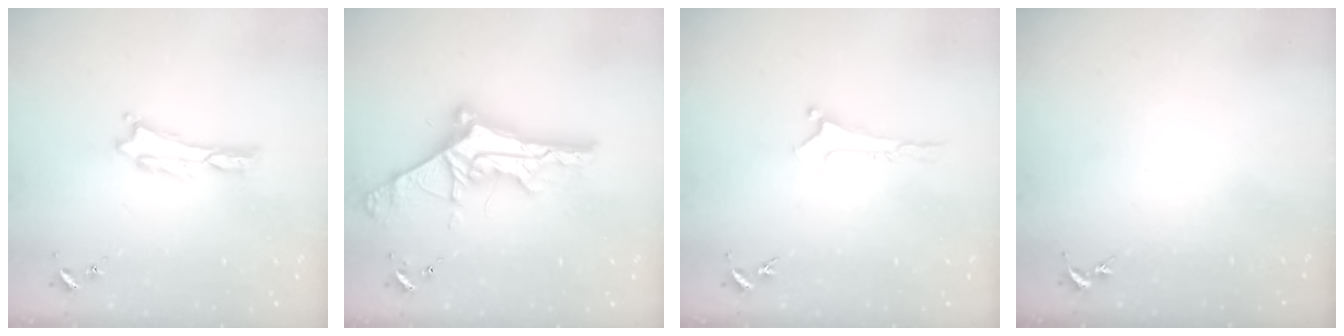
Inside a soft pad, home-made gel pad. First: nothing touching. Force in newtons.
{"total": 10.1, "press": 10.0, "slide": 1.1}
{"total": 0.0}
{"total": 0.0}